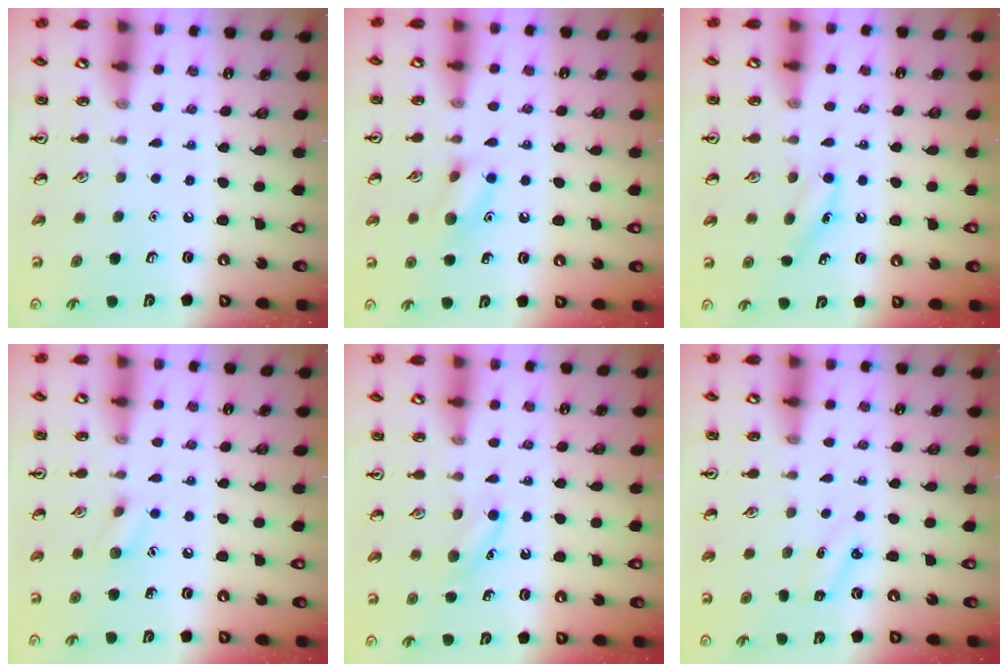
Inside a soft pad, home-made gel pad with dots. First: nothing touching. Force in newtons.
{"total": 8.8, "press": 8.7, "slide": 1.2}
{"total": 6.2, "press": 6.0, "slide": 1.7}
{"total": 7.0, "press": 6.8, "slide": 1.7}
{"total": 4.3, "press": 4.1, "slide": 1.5}
{"total": 2.5, "press": 2.4, "slide": 0.8}